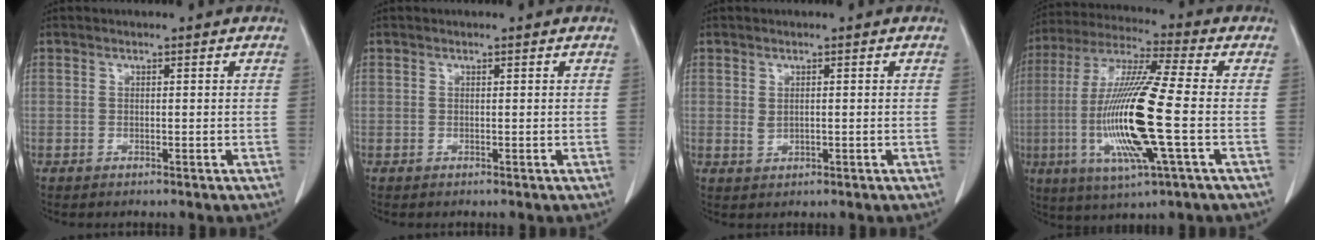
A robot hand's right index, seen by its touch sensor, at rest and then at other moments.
{"total": 0.0}
{"total": 1.3, "force": [0.3, 0.7, 1.0], "torque": [-0.020, -0.006, 0.010]}
{"total": 18.2, "force": [-3.2, 0.9, 17.9], "torque": [-0.374, -0.013, -0.064]}